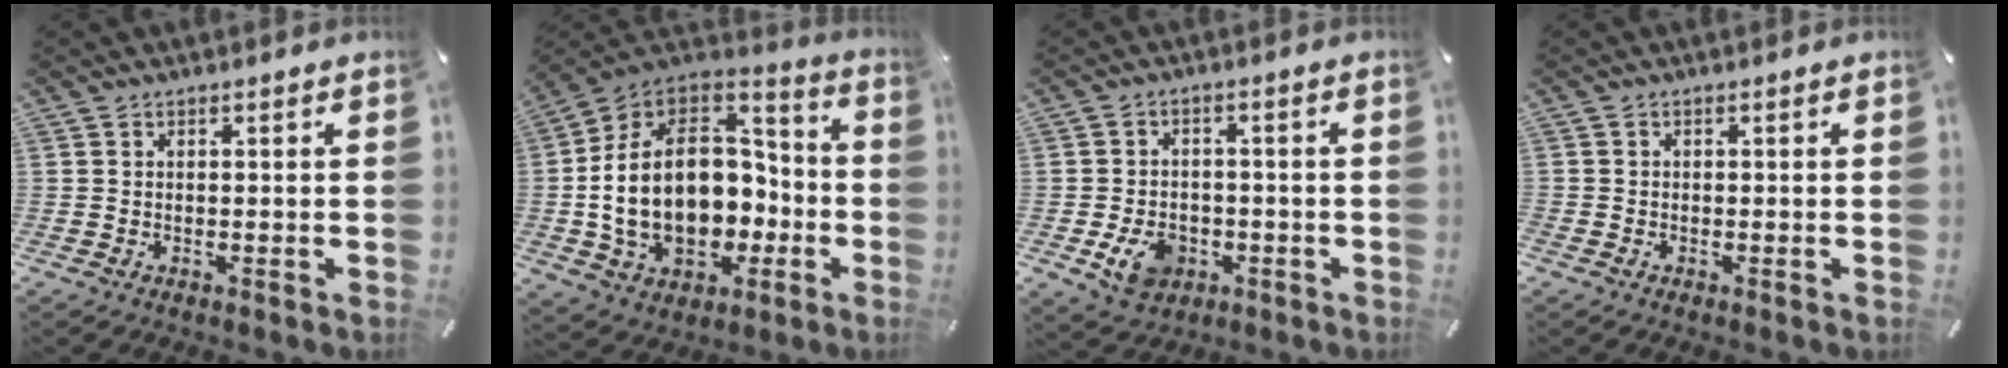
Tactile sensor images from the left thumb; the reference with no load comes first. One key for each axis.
{"total": 23.9, "fx": -3.2, "fy": 17.1, "fz": 16.4, "tx": -0.315, "ty": 0.000, "tz": -0.043}
{"total": 7.0, "fx": -2.4, "fy": 5.6, "fz": 3.5, "tx": -0.074, "ty": 0.009, "tz": -0.042}
{"total": 0.7, "fx": -0.5, "fy": 0.4, "fz": 0.1, "tx": 0.001, "ty": 0.001, "tz": -0.011}